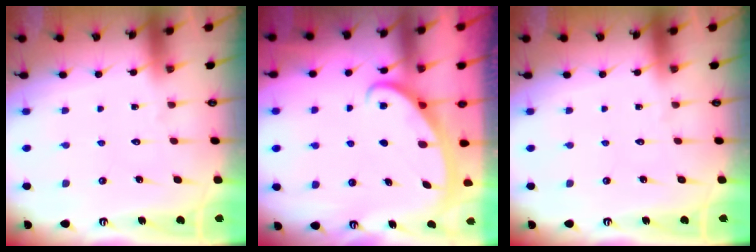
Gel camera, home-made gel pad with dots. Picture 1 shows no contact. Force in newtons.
{"total": 2.6, "press": 2.6, "slide": 0.4}
{"total": 0.0}